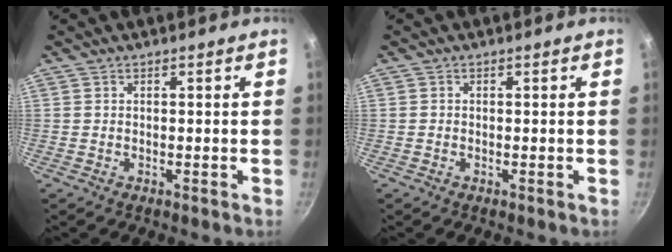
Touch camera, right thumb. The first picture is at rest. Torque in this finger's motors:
{"motor_torque": [0.25, -0.09, -0.06, 0.42, 0.04]}